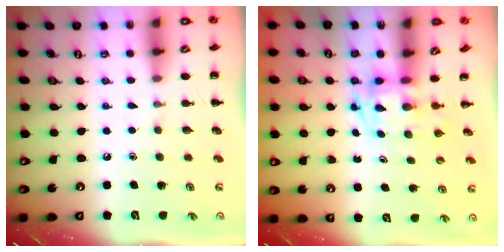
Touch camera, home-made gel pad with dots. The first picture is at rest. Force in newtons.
{"total": 2.8, "press": 2.7, "slide": 0.7}